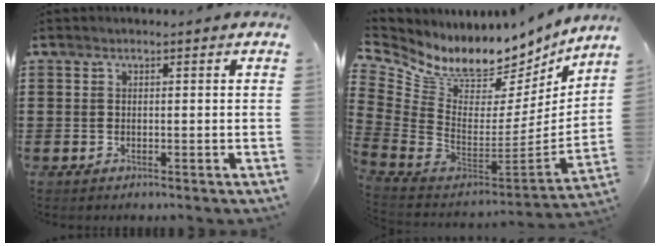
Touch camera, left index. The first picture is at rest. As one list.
[{"total": 8.4, "force": [7.4, 3.1, 2.6], "torque": [-0.092, -0.078, 0.127]}]